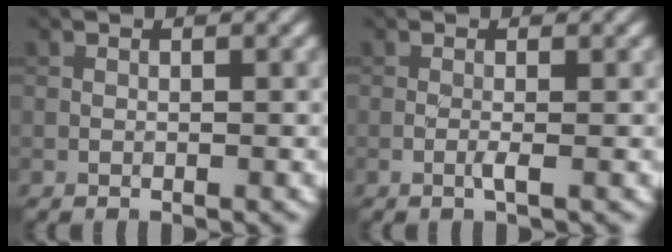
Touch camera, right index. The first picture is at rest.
{"total": 0.9, "force": [-0.3, 0.0, 0.9], "torque": [-0.019, -0.001, -0.009]}